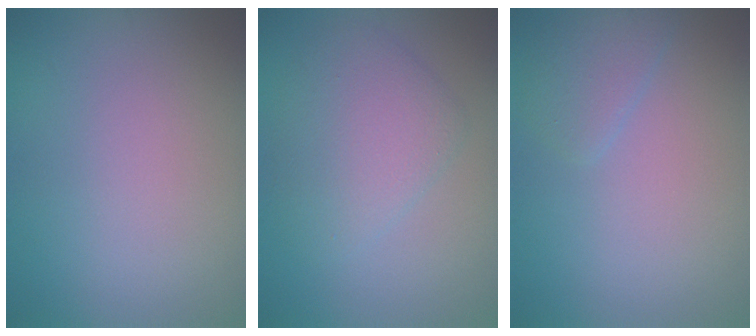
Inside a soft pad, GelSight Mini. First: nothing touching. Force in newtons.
{"total": 4.3, "press": 4.3, "slide": 0.2}
{"total": 1.7, "press": 1.7, "slide": 0.1}